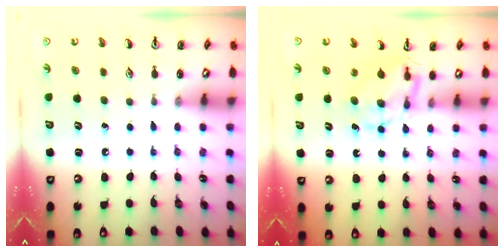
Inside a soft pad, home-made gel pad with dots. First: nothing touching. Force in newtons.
{"total": 6.3, "press": 6.3, "slide": 0.6}